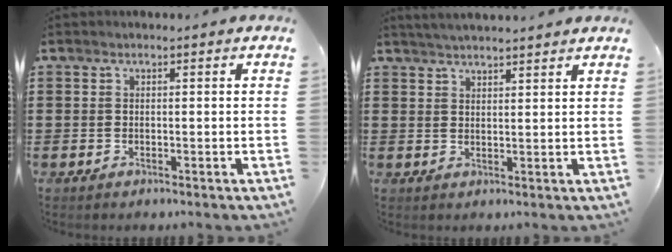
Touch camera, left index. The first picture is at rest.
{"total": 2.6, "force": [2.5, -0.3, 0.4], "torque": [-0.013, -0.002, 0.048]}